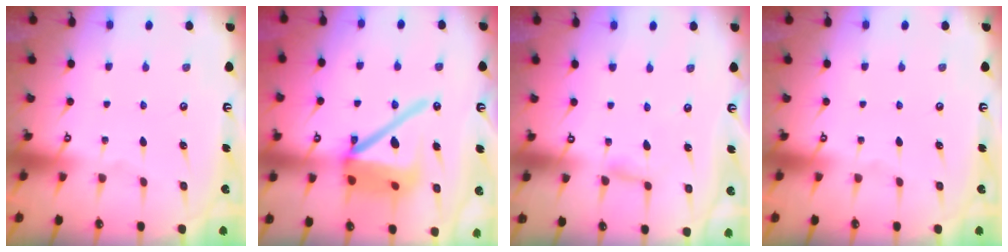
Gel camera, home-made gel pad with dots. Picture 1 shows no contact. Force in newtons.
{"total": 16.9, "press": 16.8, "slide": 2.2}
{"total": 2.7, "press": 2.6, "slide": 0.2}
{"total": 0.0}